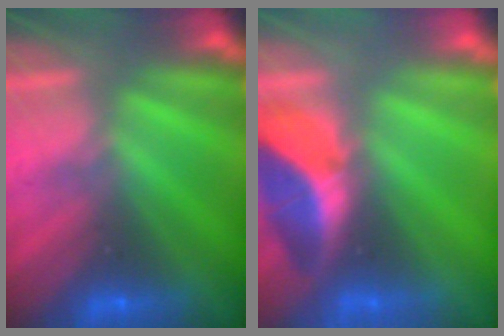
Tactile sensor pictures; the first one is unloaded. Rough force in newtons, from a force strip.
{"total": 2.2}